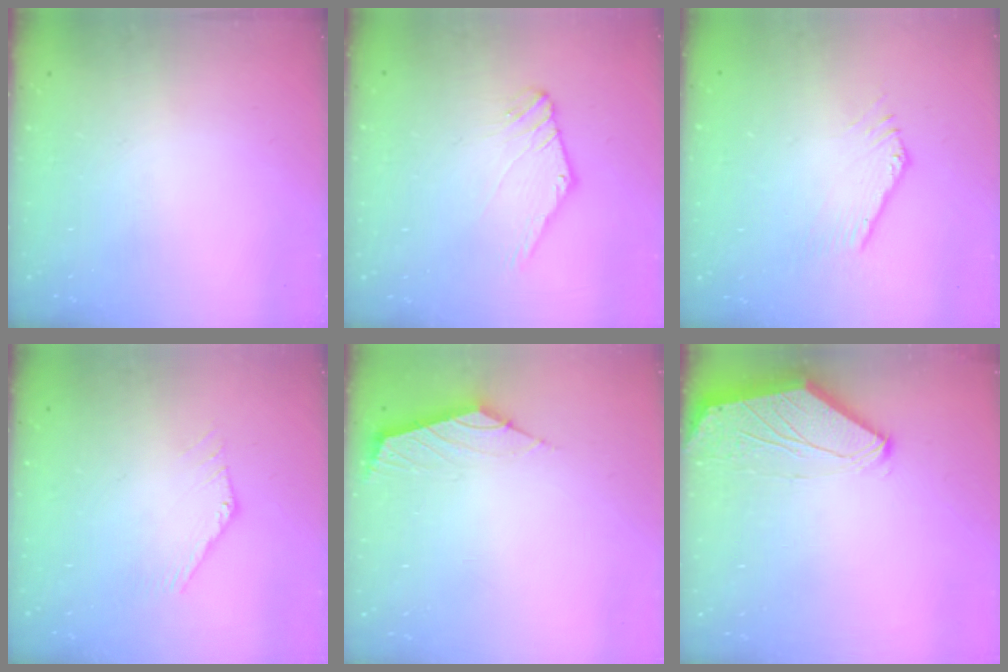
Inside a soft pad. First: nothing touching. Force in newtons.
{"total": 0.0}
{"total": 1.0, "press": 1.0, "slide": 0.1}
{"total": 1.0, "press": 1.0, "slide": 0.1}
{"total": 2.6, "press": 2.5, "slide": 0.6}
{"total": 0.0}